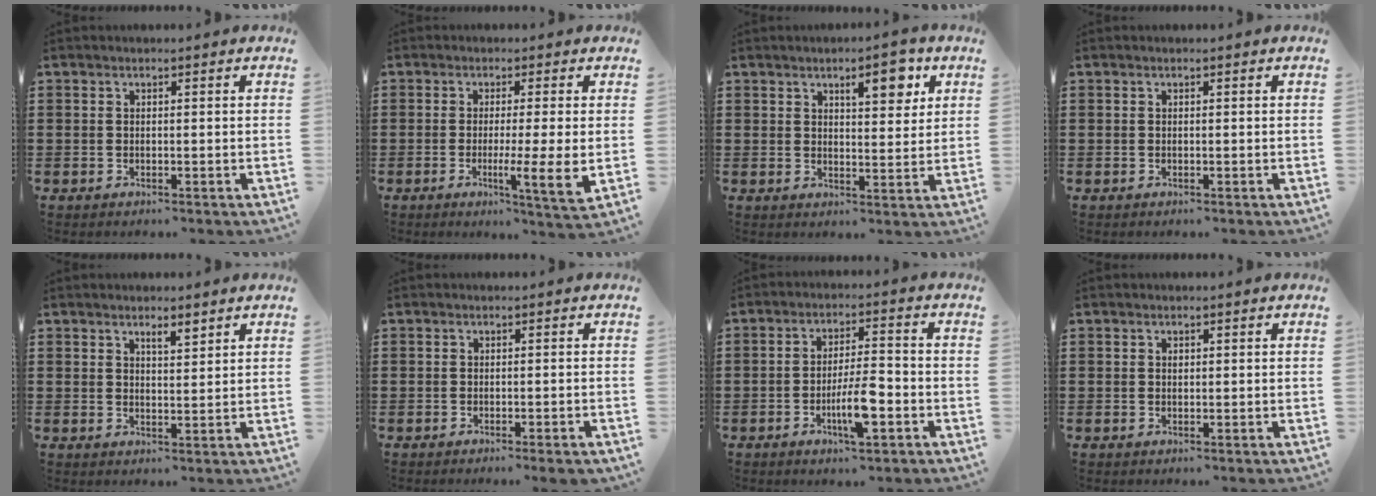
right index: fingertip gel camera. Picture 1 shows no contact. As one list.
[{"total": 6.1, "force": [-1.1, -0.5, 6.0], "torque": [-0.103, -0.019, -0.017]}, {"total": 6.5, "force": [3.6, 2.7, 4.7], "torque": [-0.061, -0.004, 0.054]}, {"total": 0.0}, {"total": 2.3, "force": [1.7, 0.5, 1.5], "torque": [-0.022, 0.000, 0.028]}, {"total": 1.1, "force": [-0.9, 0.0, 0.6], "torque": [-0.012, -0.002, -0.017]}, {"total": 7.2, "force": [-2.6, 1.8, 6.5], "torque": [-0.126, -0.005, -0.049]}, {"total": 0.5, "force": [0.2, 0.4, 0.3], "torque": [-0.007, 0.001, 0.004]}]